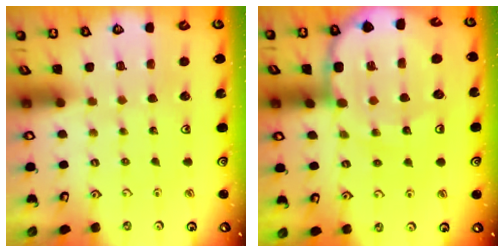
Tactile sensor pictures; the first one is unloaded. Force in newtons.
{"total": 14.7, "press": 14.5, "slide": 1.8}